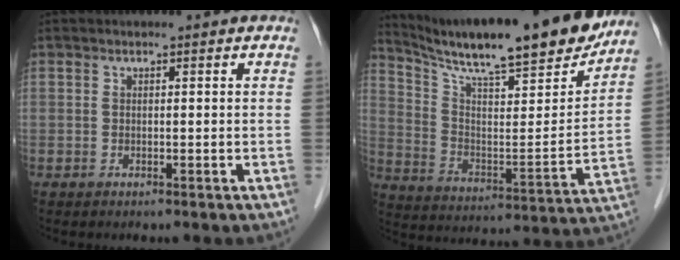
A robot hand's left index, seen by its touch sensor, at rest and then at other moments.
{"total": 23.1, "force": [20.1, 2.2, 11.2], "torque": [-0.195, -0.038, 0.303]}